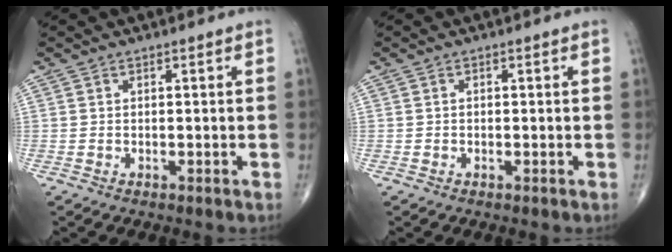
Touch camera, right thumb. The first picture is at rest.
{"total": 0.0}